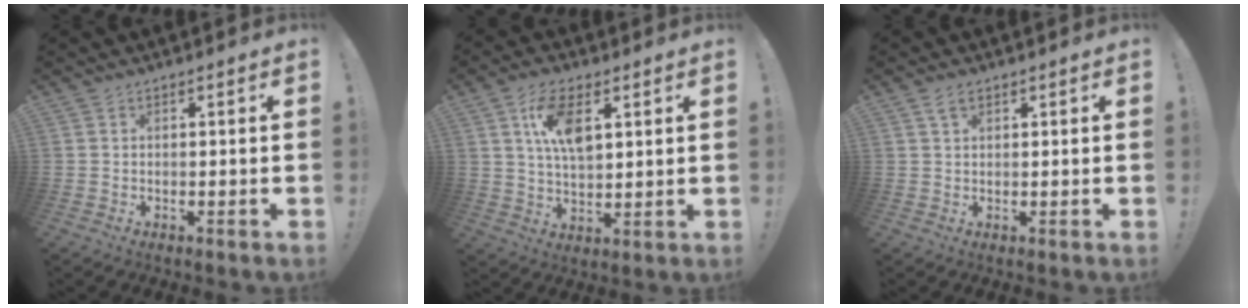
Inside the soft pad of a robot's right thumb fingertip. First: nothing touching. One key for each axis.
{"total": 11.4, "fx": 4.4, "fy": 6.0, "fz": 8.7, "tx": -0.146, "ty": 0.000, "tz": 0.081}
{"total": 2.6, "fx": 1.7, "fy": 1.4, "fz": 1.5, "tx": -0.020, "ty": -0.003, "tz": 0.029}